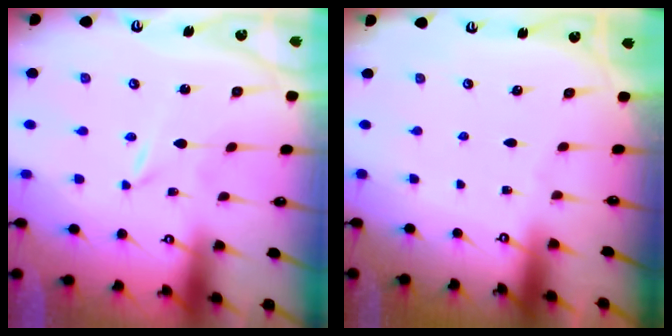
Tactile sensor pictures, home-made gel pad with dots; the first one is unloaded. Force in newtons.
{"total": 0.0}